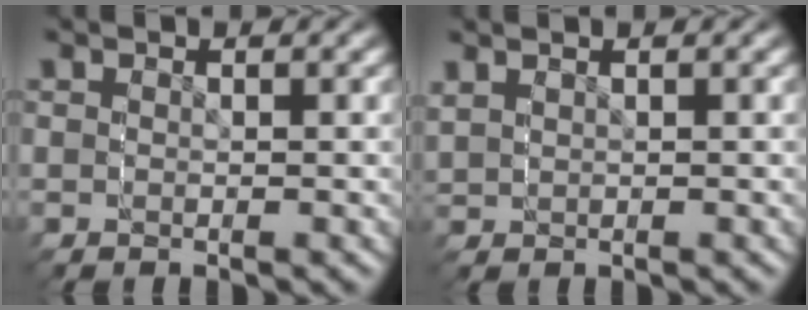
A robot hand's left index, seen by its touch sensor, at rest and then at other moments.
{"total": 0.9, "force": [0.5, 0.7, -0.3], "torque": [-0.004, 0.000, 0.012]}